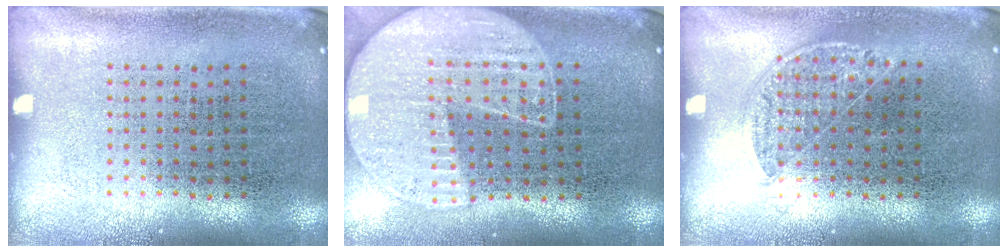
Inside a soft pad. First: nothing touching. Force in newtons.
{"total": 1.5, "press": 1.4, "slide": 0.4}
{"total": 0.8, "press": 0.6, "slide": 0.6}